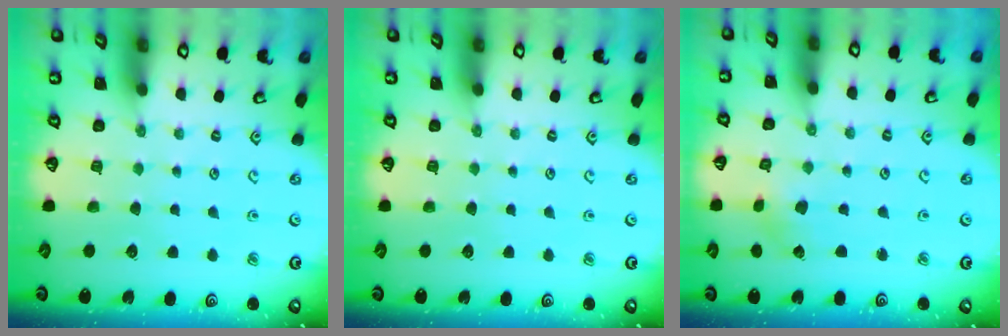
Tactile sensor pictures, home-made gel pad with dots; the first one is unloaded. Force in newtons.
{"total": 0.0}
{"total": 1.6, "press": 1.6, "slide": 0.2}